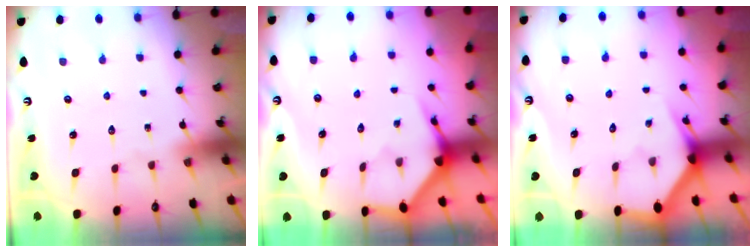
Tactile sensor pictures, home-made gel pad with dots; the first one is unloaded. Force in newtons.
{"total": 3.9, "press": 3.9, "slide": 0.3}
{"total": 3.0, "press": 3.0, "slide": 0.1}